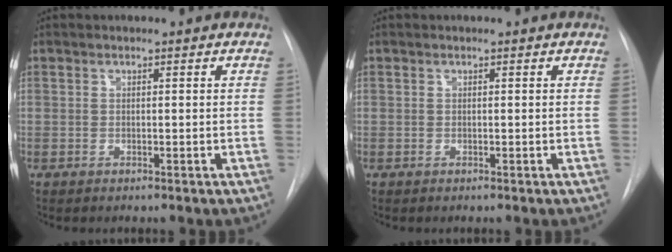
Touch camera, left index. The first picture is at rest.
{"total": 0.0}